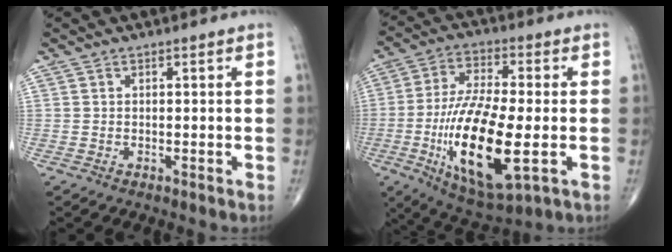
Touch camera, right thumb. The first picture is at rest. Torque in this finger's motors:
{"motor_torque": [1.88, 3.13, 2.12, -0.13, 0.25]}